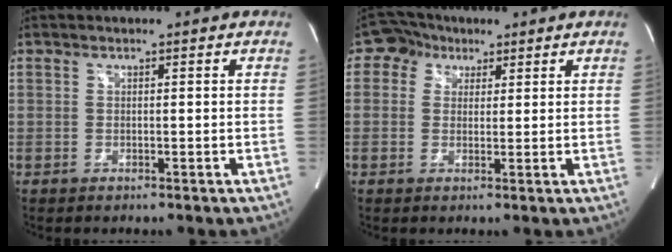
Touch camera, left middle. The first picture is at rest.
{"total": 4.5, "force": [2.0, 3.8, 1.1], "torque": [-0.019, 0.023, 0.034]}